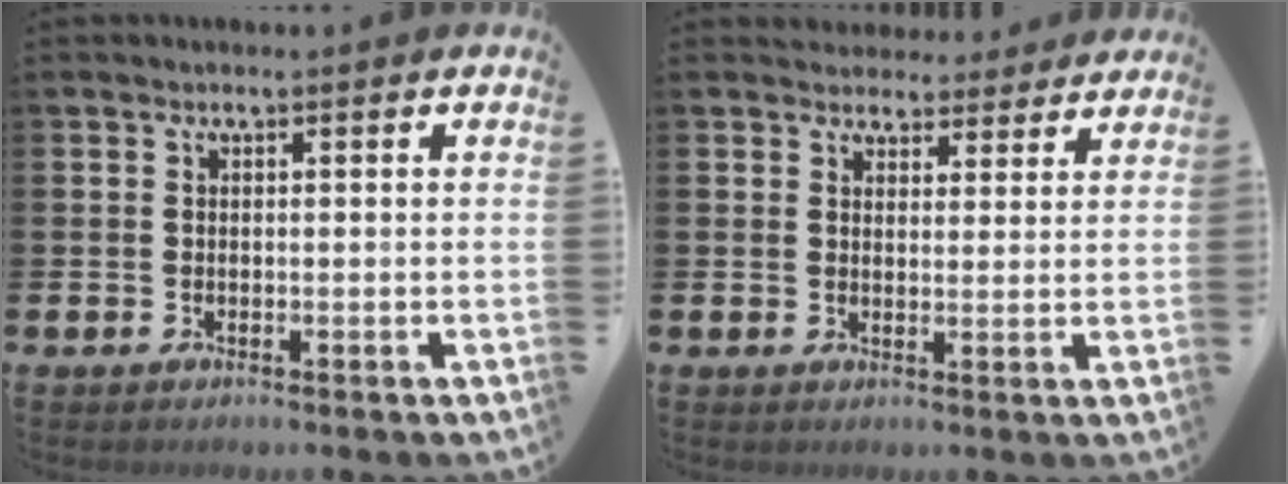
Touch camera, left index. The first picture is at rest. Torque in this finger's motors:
{"motor_torque": [1.56, -0.58, 0.11, 0.02]}